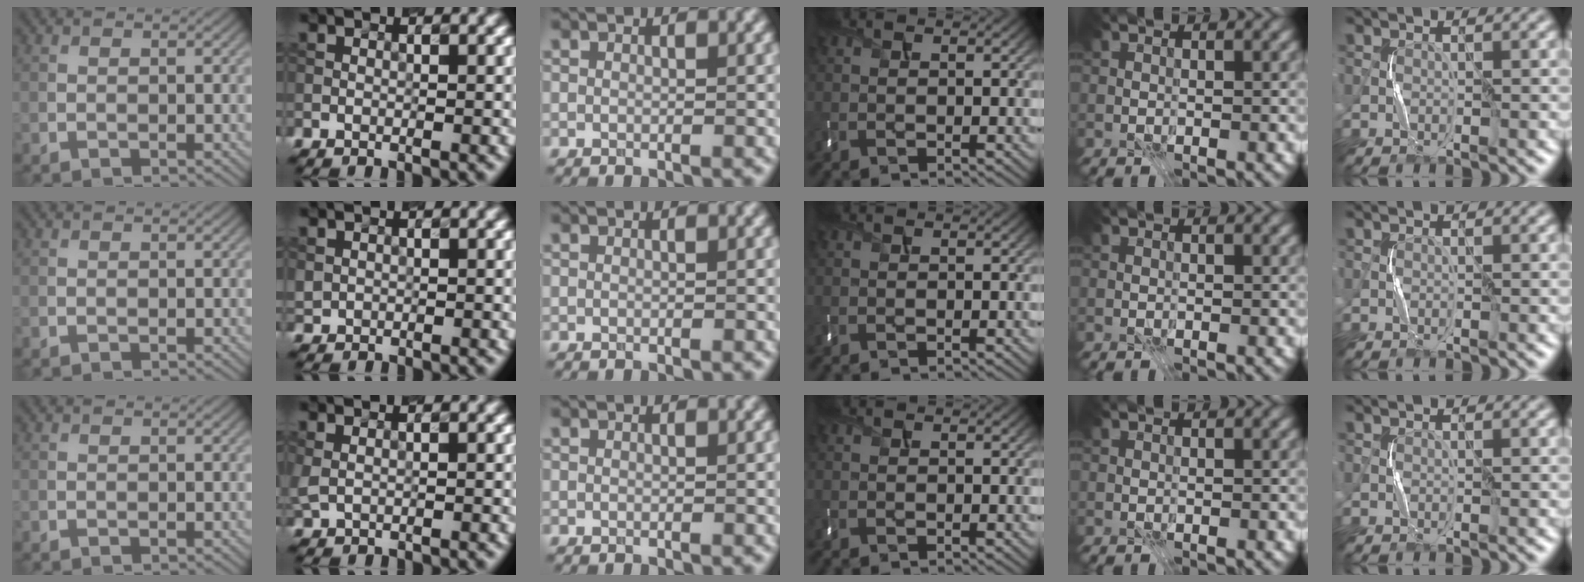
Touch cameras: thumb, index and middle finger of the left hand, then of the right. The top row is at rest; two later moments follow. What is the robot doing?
{"motion": "press", "object": "mouse"}